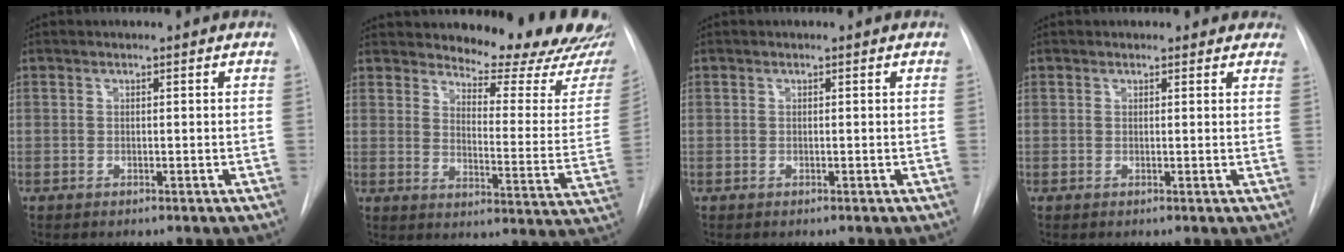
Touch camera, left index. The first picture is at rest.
{"total": 18.8, "force": [17.5, 2.1, 6.5], "torque": [-0.078, -0.106, 0.207]}
{"total": 0.0}
{"total": 3.7, "force": [3.2, 1.7, 0.3], "torque": [0.019, -0.010, 0.016]}